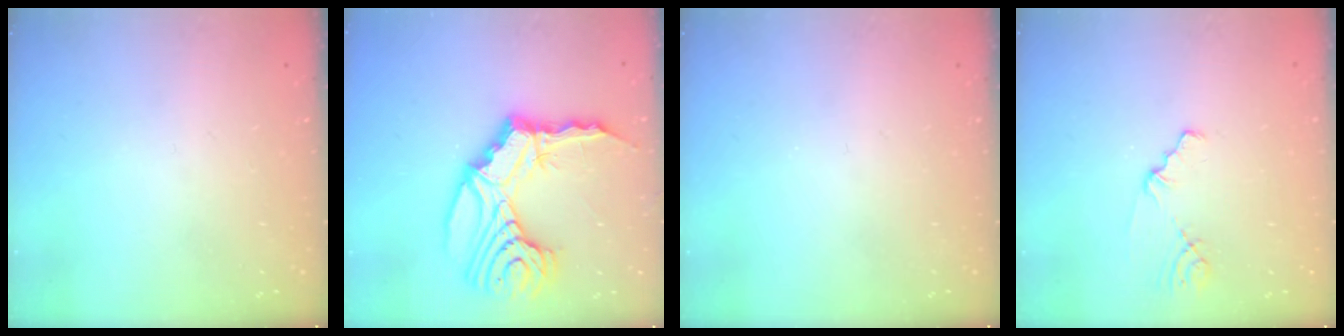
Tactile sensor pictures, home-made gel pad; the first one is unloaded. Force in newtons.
{"total": 27.5, "press": 27.1, "slide": 4.5}
{"total": 0.0}
{"total": 1.1, "press": 1.1, "slide": 0.2}